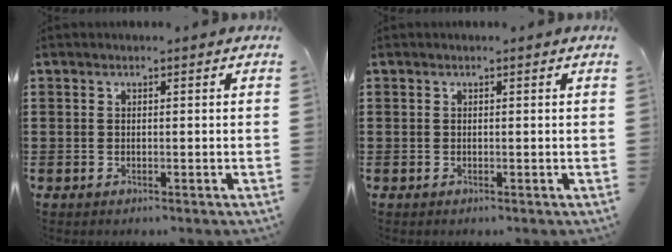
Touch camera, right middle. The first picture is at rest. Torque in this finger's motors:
{"motor_torque": [-0.11, 0.24, -0.02, 0.00]}